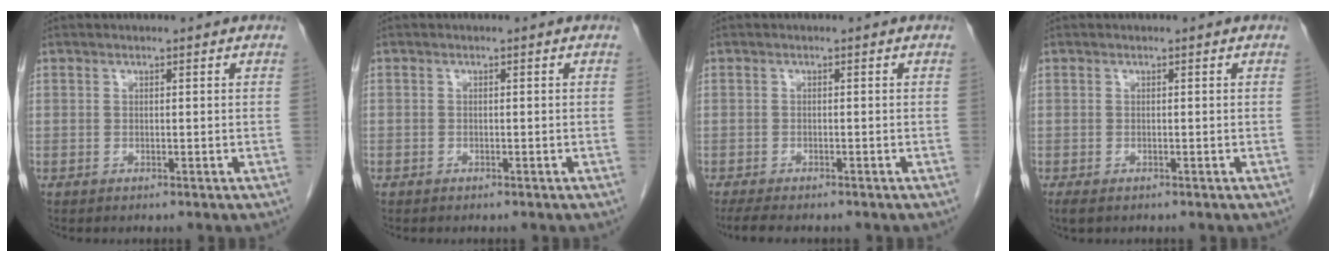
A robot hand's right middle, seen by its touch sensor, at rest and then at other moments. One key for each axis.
{"total": 0.5, "fx": -0.4, "fy": 0.4, "fz": 0.0, "tx": -0.007, "ty": 0.003, "tz": -0.008}
{"total": 4.8, "fx": -4.1, "fy": 1.2, "fz": 2.4, "tx": -0.039, "ty": -0.012, "tz": -0.060}
{"total": 1.7, "fx": -1.2, "fy": 0.8, "fz": 0.8, "tx": -0.016, "ty": -0.004, "tz": -0.016}